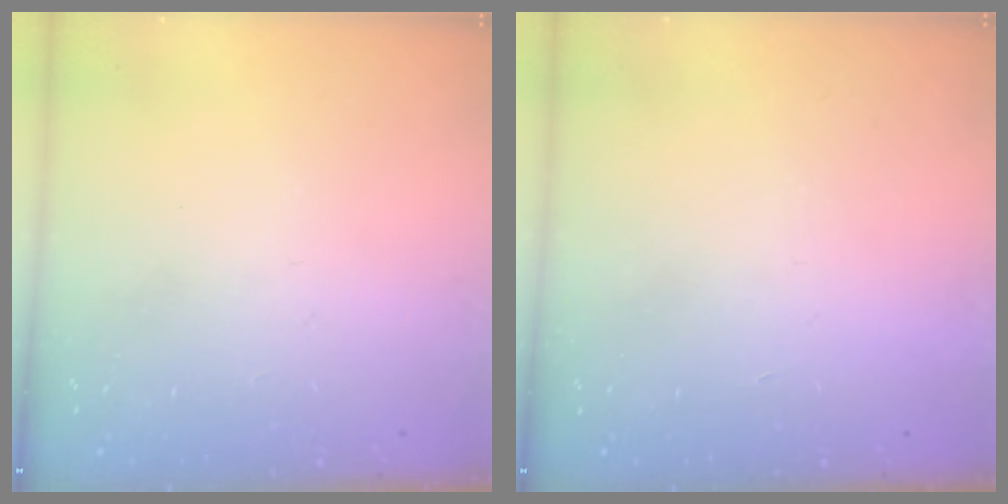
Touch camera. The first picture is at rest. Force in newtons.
{"total": 1.7, "press": 1.7, "slide": 0.1}